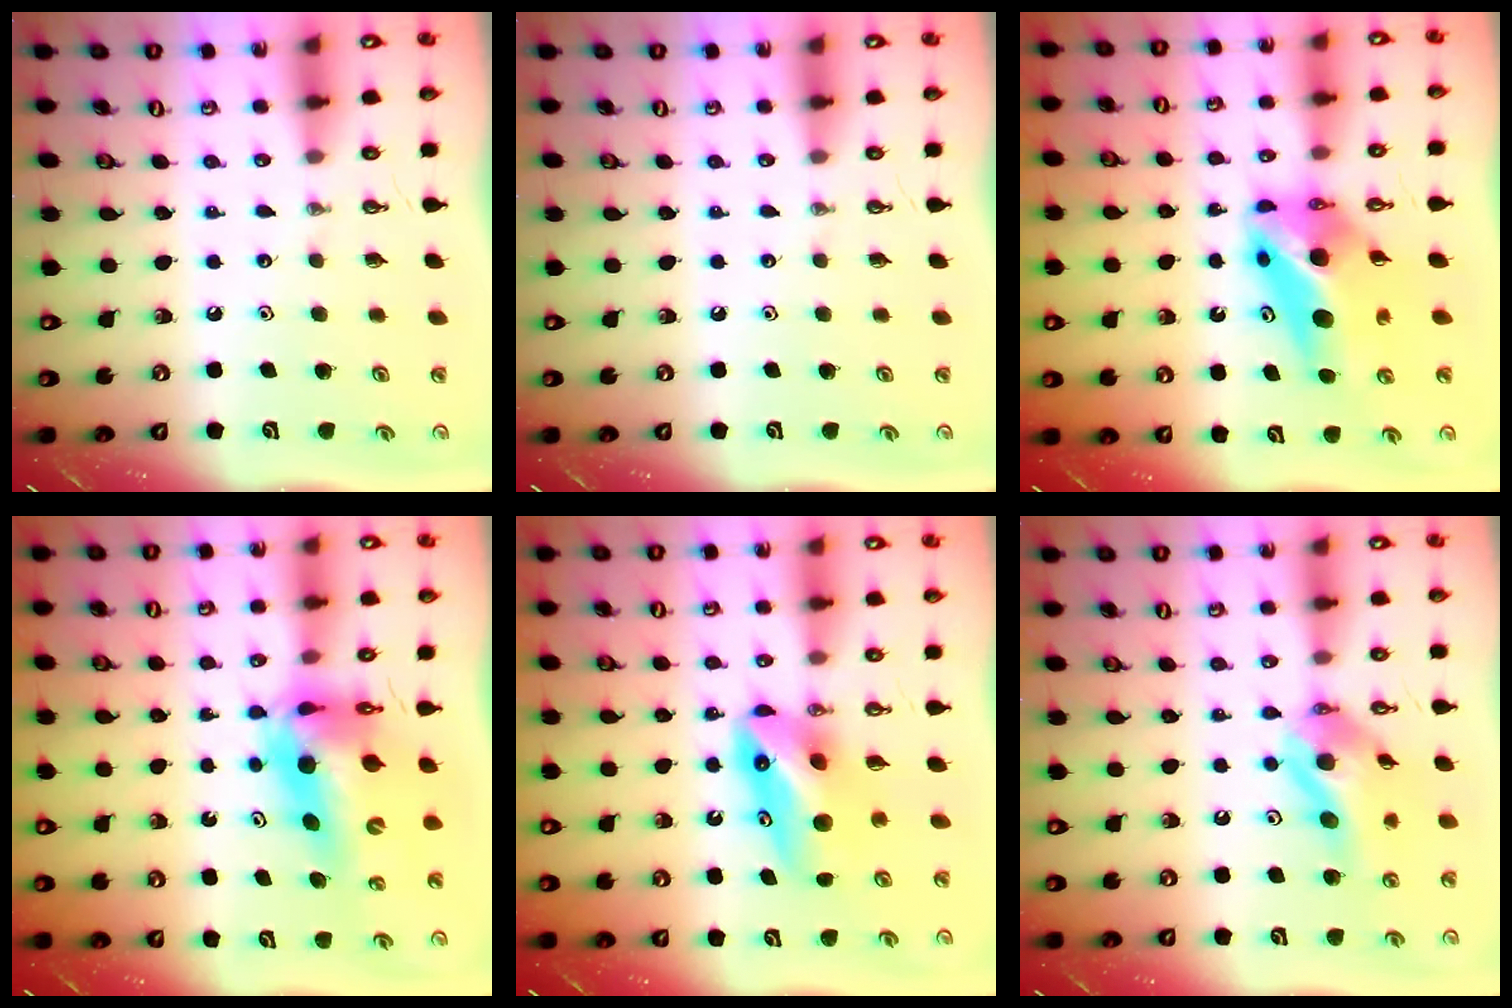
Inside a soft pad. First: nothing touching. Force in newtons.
{"total": 0.0}
{"total": 9.7, "press": 9.4, "slide": 2.3}
{"total": 12.2, "press": 12.2, "slide": 1.2}
{"total": 9.7, "press": 9.6, "slide": 1.4}
{"total": 11.4, "press": 11.3, "slide": 1.2}